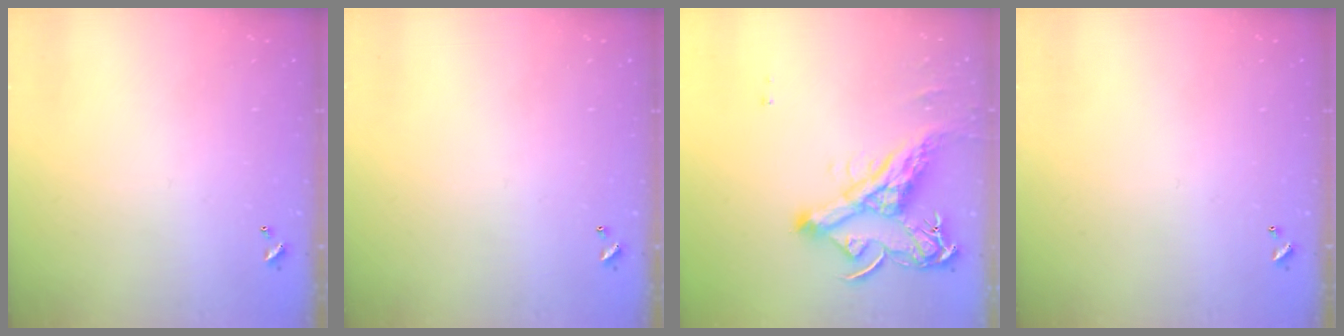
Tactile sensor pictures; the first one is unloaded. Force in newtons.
{"total": 0.0}
{"total": 11.1, "press": 10.9, "slide": 1.8}
{"total": 0.0}